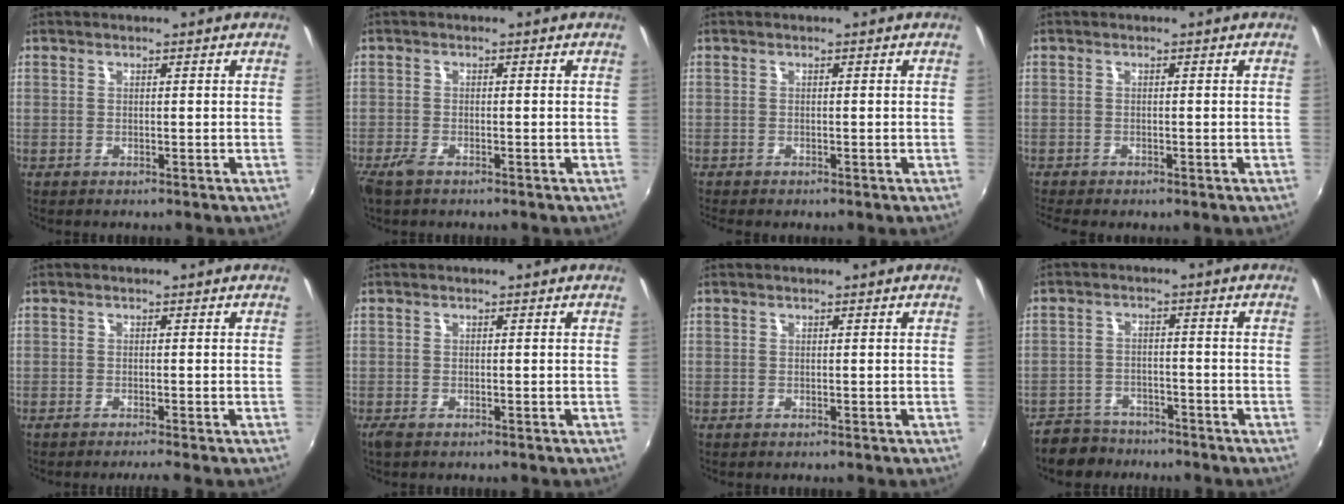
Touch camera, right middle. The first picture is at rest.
{"total": 2.5, "force": [-1.8, 0.8, 1.5], "torque": [-0.036, -0.008, -0.037]}
{"total": 1.7, "force": [-1.3, 0.4, 0.9], "torque": [-0.018, -0.008, -0.020]}
{"total": 3.1, "force": [-2.4, 0.9, 1.8], "torque": [-0.037, -0.018, -0.037]}
{"total": 1.8, "force": [-1.5, -0.4, 0.8], "torque": [-0.016, -0.010, -0.027]}
{"total": 1.4, "force": [-1.0, 0.4, 0.9], "torque": [-0.019, -0.007, -0.018]}
{"total": 0.0}
{"total": 7.8, "force": [-6.6, 3.8, 1.7], "torque": [-0.059, 0.005, -0.106]}